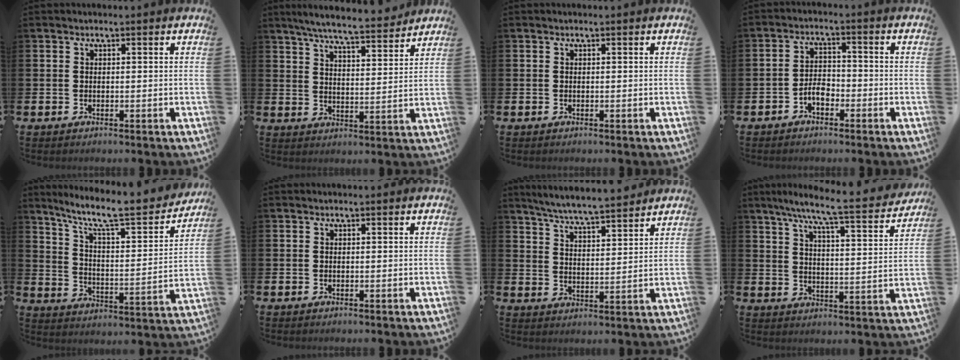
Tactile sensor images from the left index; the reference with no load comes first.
{"total": 7.0, "force": [6.7, 0.4, 2.3], "torque": [-0.062, -0.042, 0.115]}
{"total": 0.0}
{"total": 2.9, "force": [-1.8, 1.6, 1.6], "torque": [-0.038, 0.011, -0.036]}
{"total": 9.4, "force": [7.9, 1.6, 4.7], "torque": [-0.111, -0.057, 0.127]}
{"total": 0.0}
{"total": 6.2, "force": [6.0, -0.1, 1.4], "torque": [-0.052, -0.037, 0.106]}
{"total": 8.2, "force": [7.1, 0.1, 4.0], "torque": [-0.088, -0.049, 0.117]}